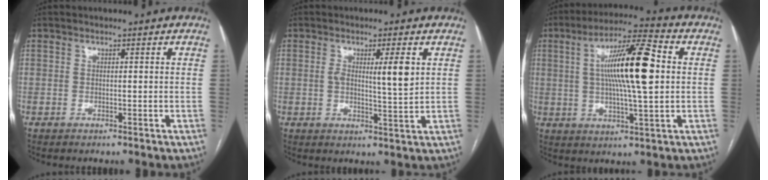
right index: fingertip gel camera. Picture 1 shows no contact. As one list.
[{"total": 5.2, "force": [1.3, 0.1, 5.0], "torque": [-0.081, -0.006, 0.021]}, {"total": 14.7, "force": [1.9, 1.6, 14.5], "torque": [-0.253, 0.015, 0.029]}]